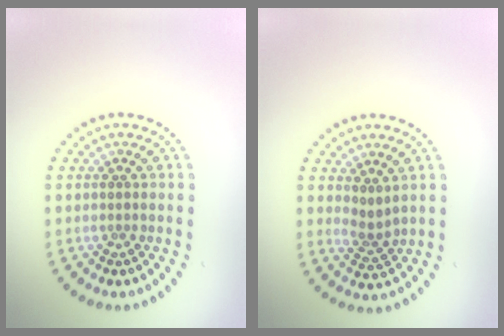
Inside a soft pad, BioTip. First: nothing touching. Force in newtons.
{"total": 1.9, "press": 1.3, "slide": 1.4}